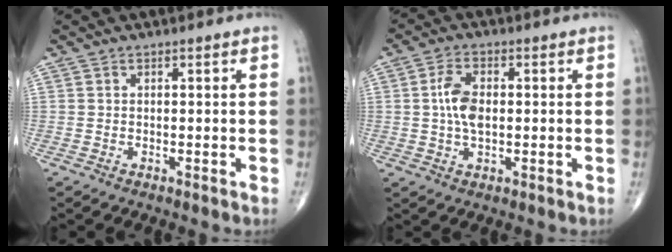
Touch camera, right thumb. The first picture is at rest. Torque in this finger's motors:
{"motor_torque": [1.11, 0.86, 0.93, 0.28, 0.05]}